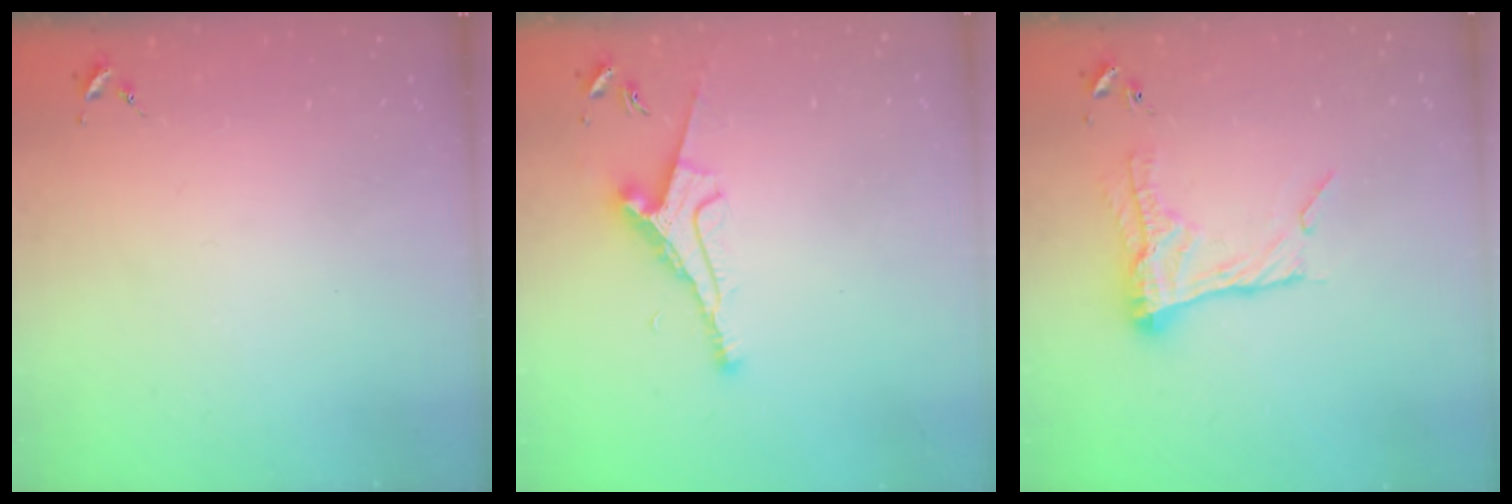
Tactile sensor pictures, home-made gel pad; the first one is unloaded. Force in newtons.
{"total": 9.3, "press": 9.2, "slide": 1.1}
{"total": 16.3, "press": 16.2, "slide": 1.1}